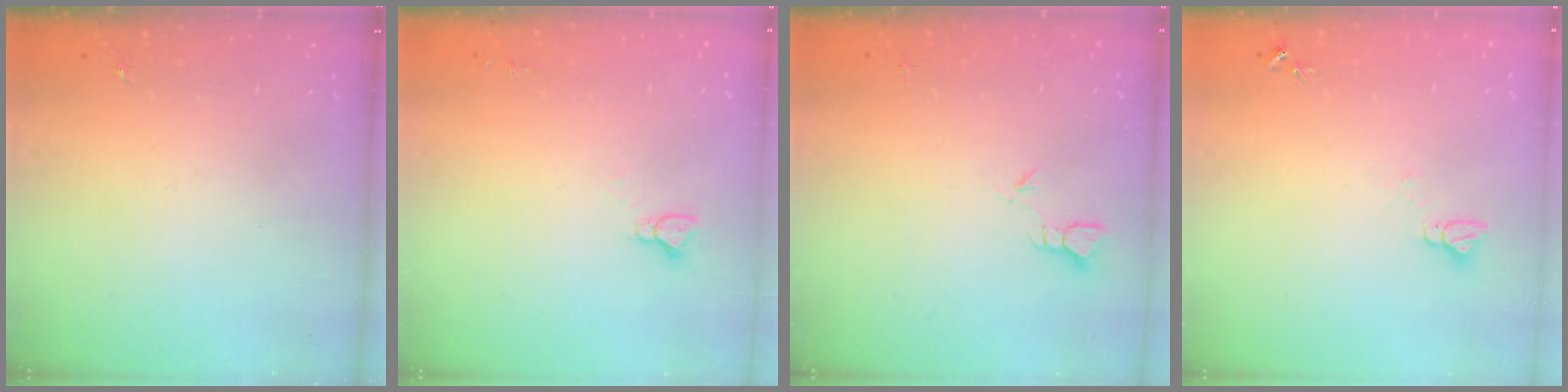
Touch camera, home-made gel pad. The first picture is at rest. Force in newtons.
{"total": 2.9, "press": 2.9, "slide": 0.2}
{"total": 2.0, "press": 2.0, "slide": 0.1}
{"total": 4.1, "press": 4.1, "slide": 0.3}